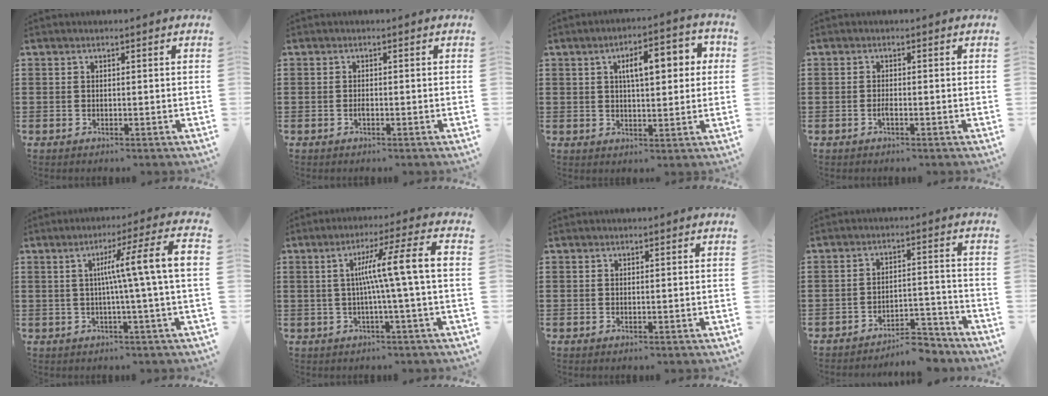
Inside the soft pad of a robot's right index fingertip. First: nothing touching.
{"total": 0.7, "force": [-0.4, 0.2, 0.6], "torque": [-0.012, -0.003, -0.006]}
{"total": 7.4, "force": [1.9, 3.0, 6.5], "torque": [-0.099, 0.000, 0.021]}
{"total": 1.0, "force": [-0.6, 0.1, 0.8], "torque": [-0.017, -0.002, -0.010]}
{"total": 9.5, "force": [0.7, -1.0, 9.4], "torque": [-0.165, -0.008, 0.000]}
{"total": 9.4, "force": [0.1, -0.7, 9.4], "torque": [-0.171, 0.001, -0.010]}
{"total": 0.0}
{"total": 6.0, "force": [-5.6, 0.9, 1.9], "torque": [-0.028, 0.011, -0.107]}